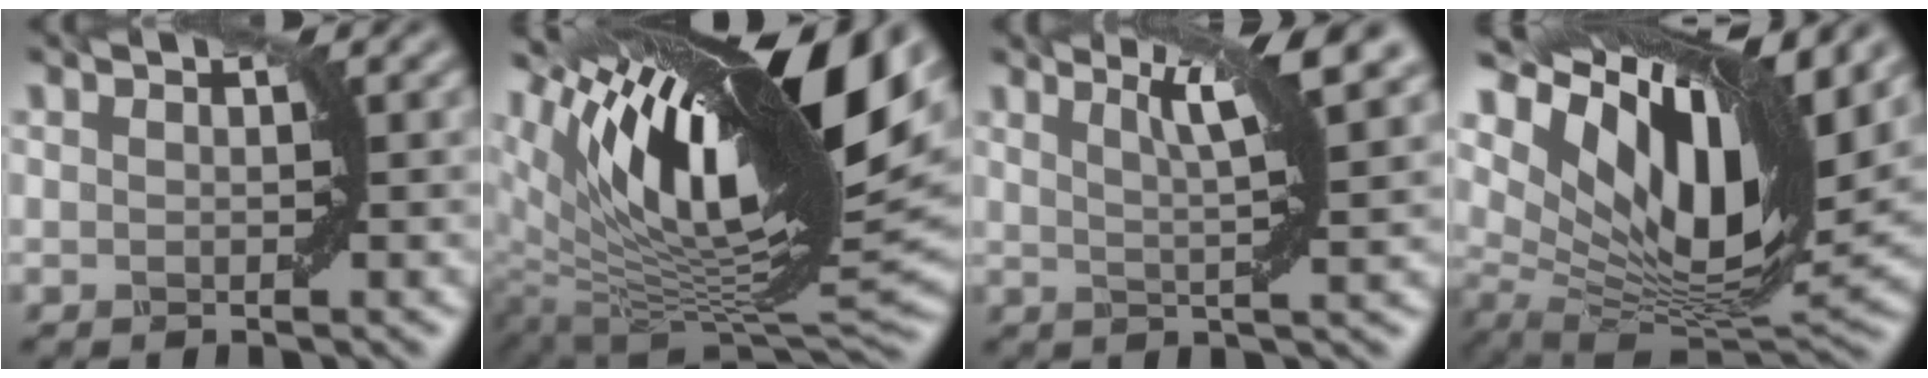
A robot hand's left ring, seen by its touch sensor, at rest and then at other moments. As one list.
[{"total": 17.1, "force": [7.3, 5.3, 14.5], "torque": [-0.254, 0.009, 0.132]}, {"total": 5.6, "force": [2.9, 0.7, 4.8], "torque": [-0.072, 0.008, 0.052]}, {"total": 14.3, "force": [6.2, 6.6, 11.1], "torque": [-0.202, 0.009, 0.114]}]